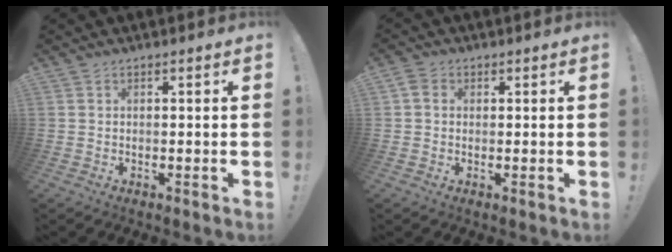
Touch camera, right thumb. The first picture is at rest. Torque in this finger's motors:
{"motor_torque": [0.29, -0.17, 0.05, 0.03, 0.06]}